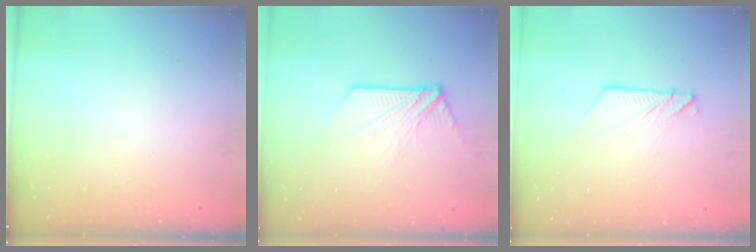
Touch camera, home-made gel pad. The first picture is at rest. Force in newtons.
{"total": 10.0, "press": 10.0, "slide": 0.8}
{"total": 7.9, "press": 7.8, "slide": 0.4}